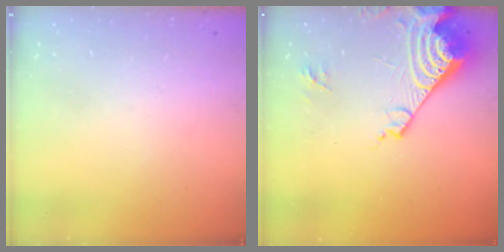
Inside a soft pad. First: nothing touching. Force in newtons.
{"total": 17.3, "press": 17.1, "slide": 2.2}